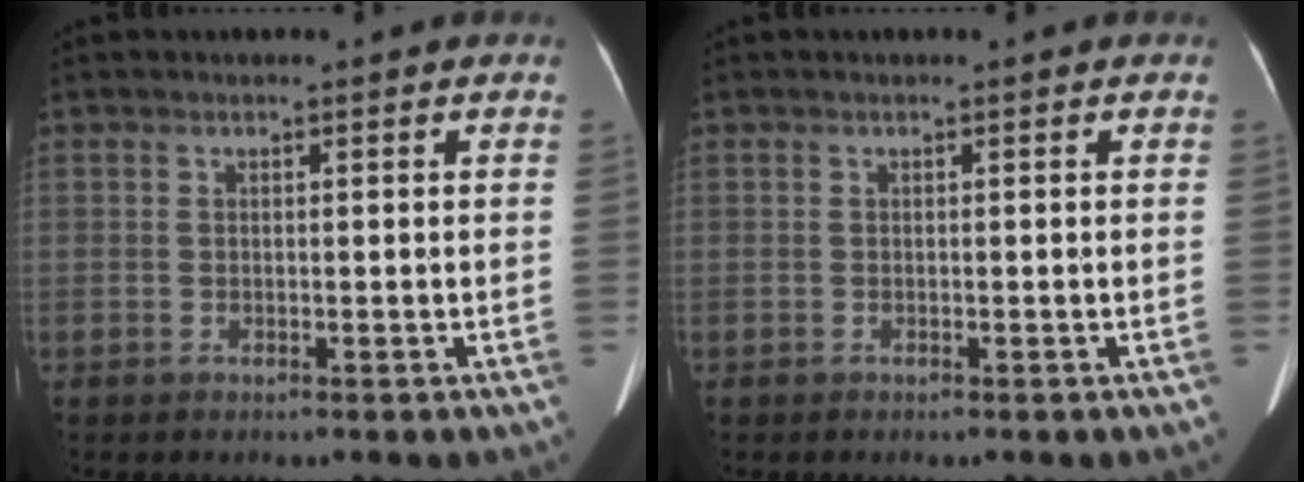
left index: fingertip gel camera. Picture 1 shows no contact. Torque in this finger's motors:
{"motor_torque": [0.07, -0.01, 0.00, 0.01]}